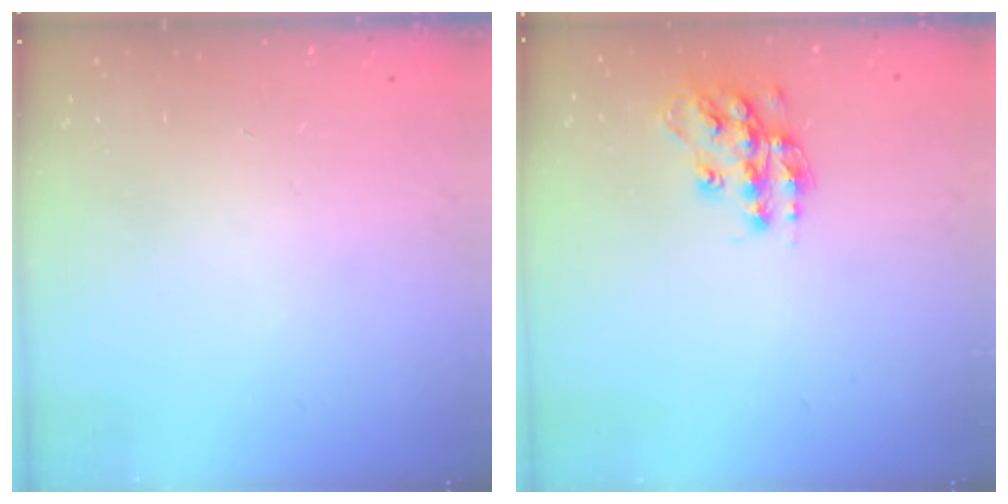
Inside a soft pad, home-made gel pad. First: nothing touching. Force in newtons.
{"total": 13.8, "press": 13.8, "slide": 0.8}